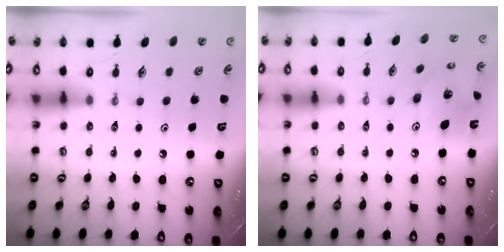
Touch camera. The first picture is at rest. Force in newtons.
{"total": 9.6, "press": 9.6, "slide": 0.3}